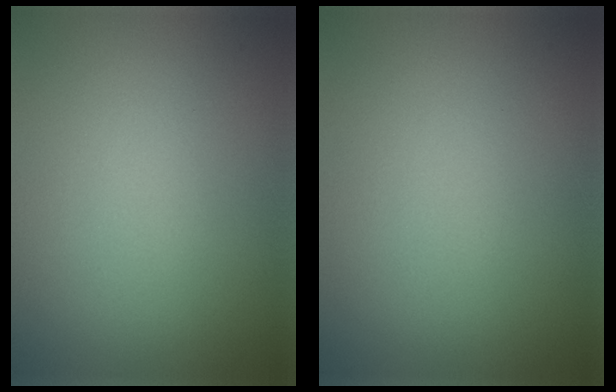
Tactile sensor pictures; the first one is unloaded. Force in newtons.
{"total": 0.0}